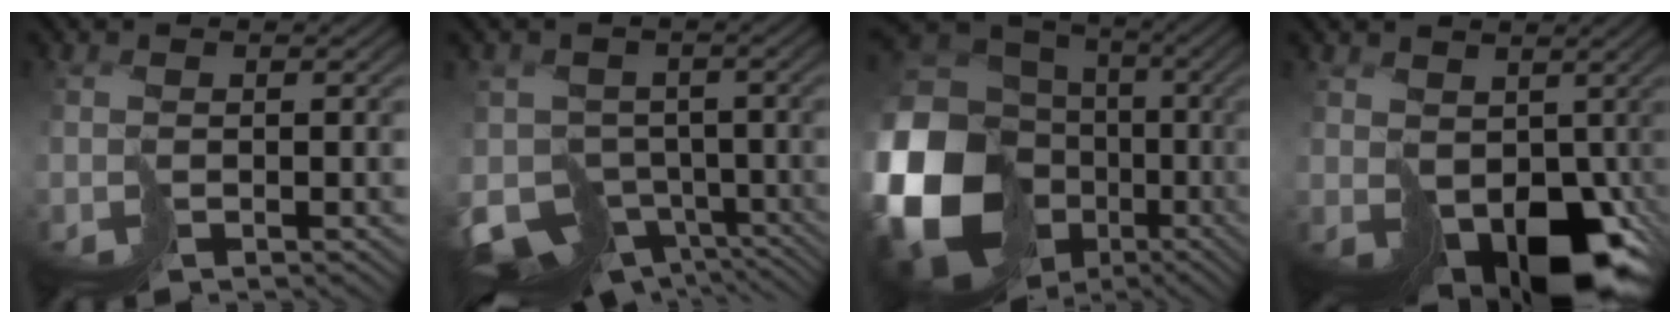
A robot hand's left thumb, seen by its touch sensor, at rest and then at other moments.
{"total": 9.8, "force": [-5.0, 7.1, 4.6], "torque": [-0.110, -0.028, -0.067]}
{"total": 22.3, "force": [-3.7, 19.4, 10.4], "torque": [-0.302, -0.059, -0.073]}
{"total": 10.6, "force": [-1.2, 7.1, 7.8], "torque": [-0.157, -0.044, 0.004]}